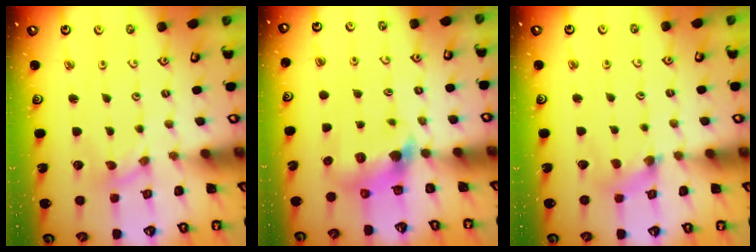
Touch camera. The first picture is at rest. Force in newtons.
{"total": 6.6, "press": 6.6, "slide": 0.4}
{"total": 2.7, "press": 2.7, "slide": 0.2}